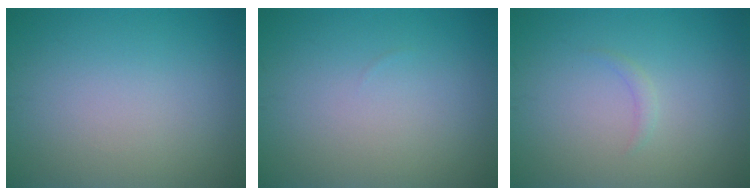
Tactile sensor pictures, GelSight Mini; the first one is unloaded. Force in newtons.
{"total": 0.0}
{"total": 0.7, "press": 0.7, "slide": 0.0}